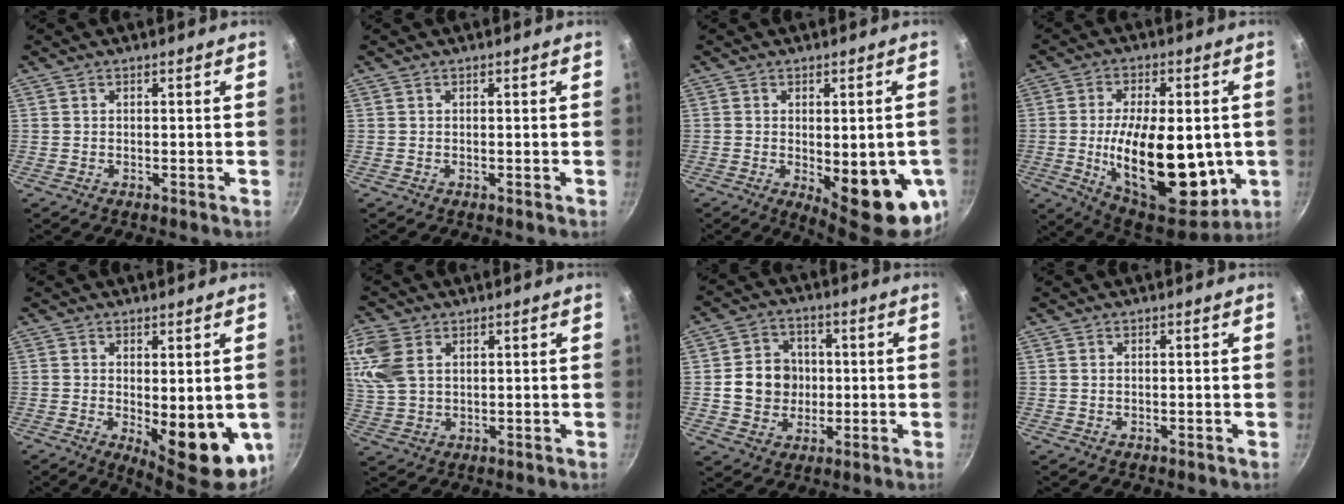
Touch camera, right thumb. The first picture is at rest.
{"total": 0.0}
{"total": 16.5, "force": [-3.7, 6.4, 14.8], "torque": [-0.156, -0.017, -0.034]}
{"total": 24.2, "force": [-2.6, 12.3, 20.7], "torque": [-0.304, -0.010, -0.029]}
{"total": 13.1, "force": [-1.9, 5.6, 11.7], "torque": [-0.129, -0.016, -0.010]}
{"total": 10.0, "force": [3.7, 6.6, 6.4], "torque": [-0.139, -0.001, 0.078]}
{"total": 9.8, "force": [0.1, 8.8, 4.3], "torque": [-0.039, 0.011, 0.001]}
{"total": 0.0}